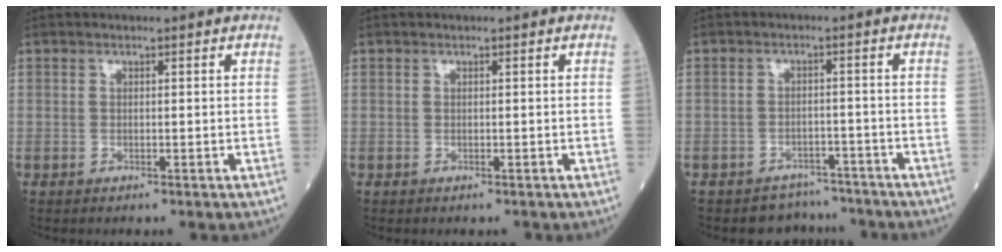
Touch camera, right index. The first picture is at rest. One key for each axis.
{"total": 0.0}
{"total": 4.9, "fx": -4.2, "fy": 2.2, "fz": -1.1, "tx": 0.020, "ty": 0.025, "tz": -0.062}